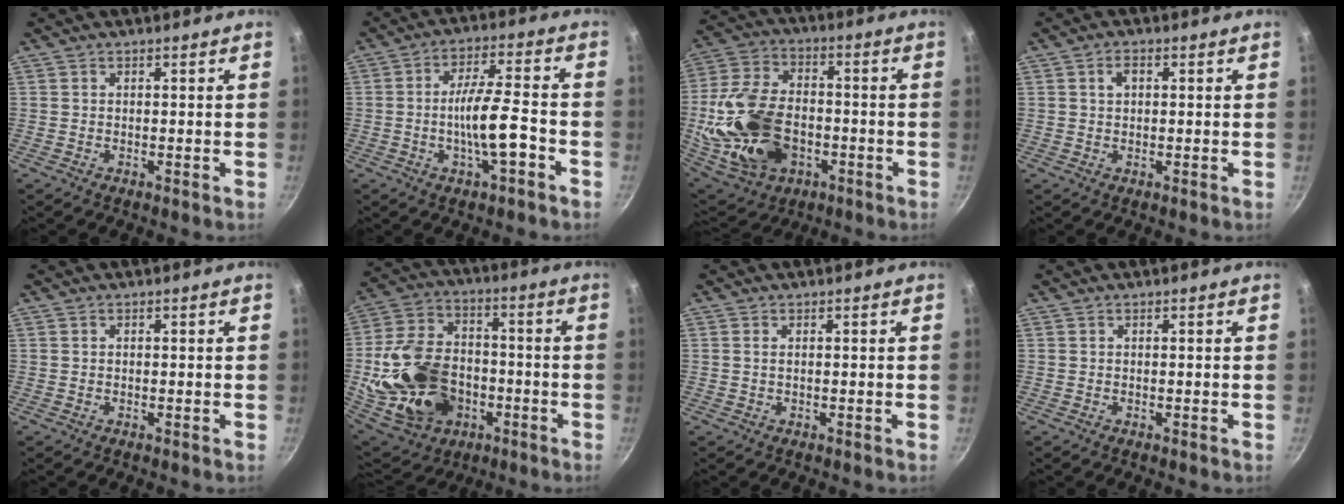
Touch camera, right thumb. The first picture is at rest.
{"total": 9.5, "force": [-3.1, 2.3, 8.7], "torque": [-0.147, 0.026, -0.054]}
{"total": 22.3, "force": [-4.2, 15.0, 15.9], "torque": [-0.324, 0.023, -0.065]}
{"total": 2.4, "force": [0.6, 1.6, 1.7], "torque": [-0.022, 0.006, 0.010]}
{"total": 0.0}
{"total": 23.2, "force": [-4.5, 17.1, 15.0], "torque": [-0.285, 0.039, -0.062]}
{"total": 0.8, "force": [0.2, 0.4, 0.7], "torque": [-0.013, 0.001, 0.003]}
{"total": 0.0}